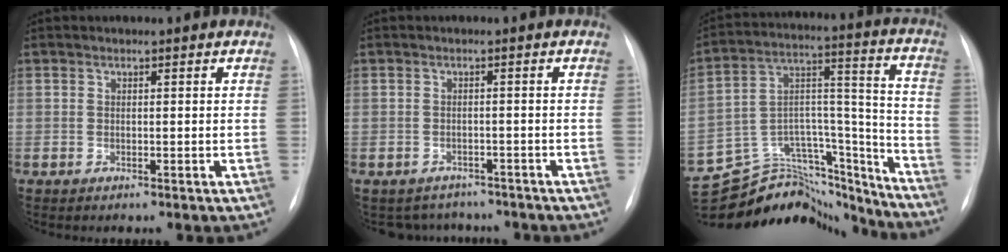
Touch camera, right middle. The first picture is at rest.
{"total": 5.5, "force": [-4.9, 2.5, -0.2], "torque": [0.004, 0.013, -0.058]}
{"total": 23.6, "force": [-21.9, 7.0, 5.1], "torque": [-0.116, 0.052, -0.340]}